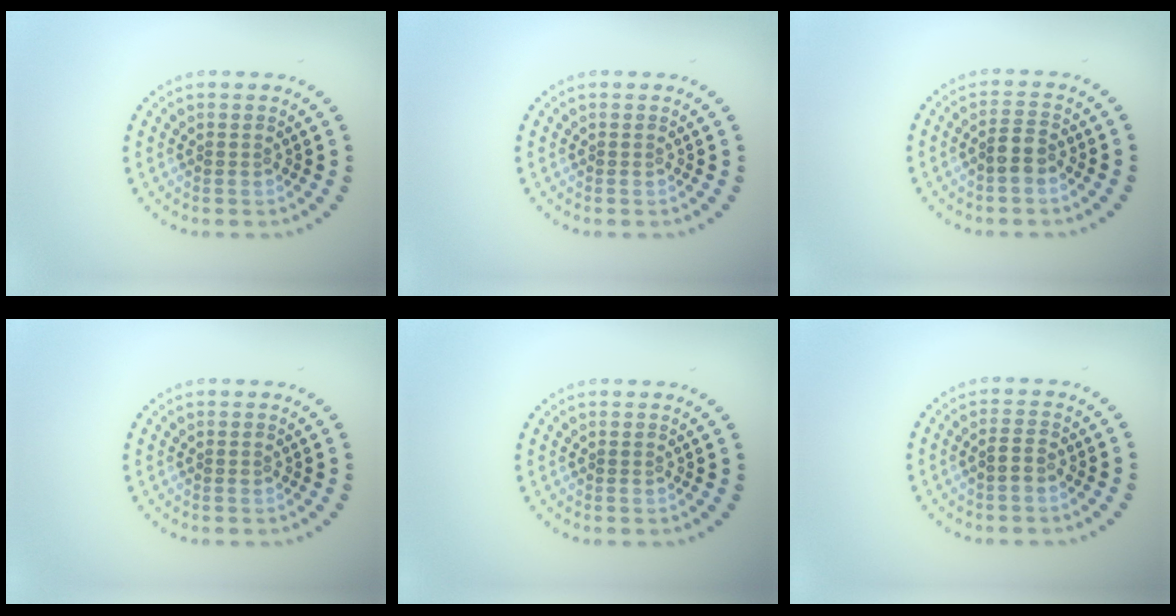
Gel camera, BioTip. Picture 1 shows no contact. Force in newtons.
{"total": 0.0}
{"total": 1.9, "press": 1.7, "slide": 0.8}
{"total": 0.0}
{"total": 0.0}
{"total": 1.2, "press": 1.0, "slide": 0.5}